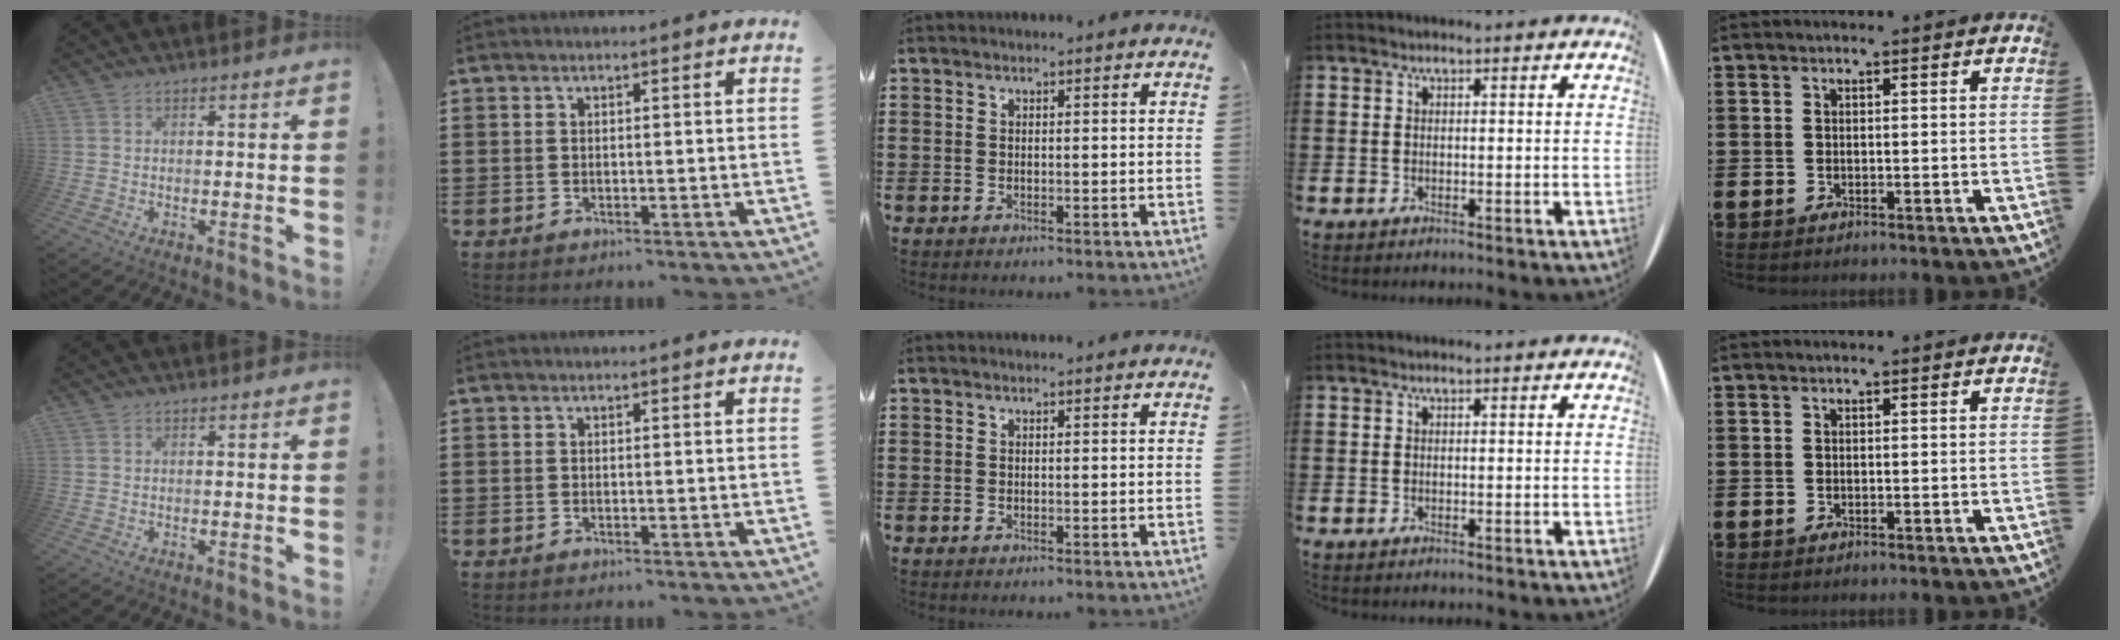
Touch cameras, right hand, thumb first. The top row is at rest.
{}